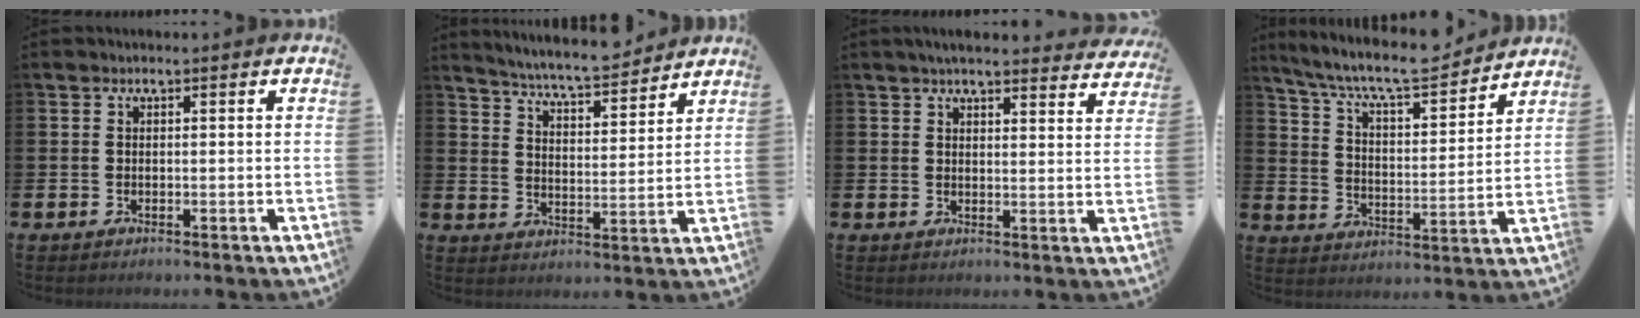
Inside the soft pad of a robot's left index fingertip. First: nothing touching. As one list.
[{"total": 6.7, "force": [6.5, 0.2, 1.5], "torque": [-0.050, -0.043, 0.113]}, {"total": 4.5, "force": [4.2, 0.4, 1.3], "torque": [-0.024, -0.020, 0.075]}, {"total": 9.1, "force": [8.4, 1.5, 3.3], "torque": [-0.088, -0.060, 0.144]}]